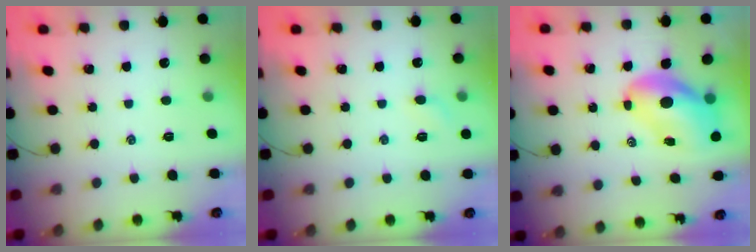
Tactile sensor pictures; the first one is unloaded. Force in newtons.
{"total": 4.4, "press": 4.1, "slide": 1.4}
{"total": 10.5, "press": 10.1, "slide": 3.1}